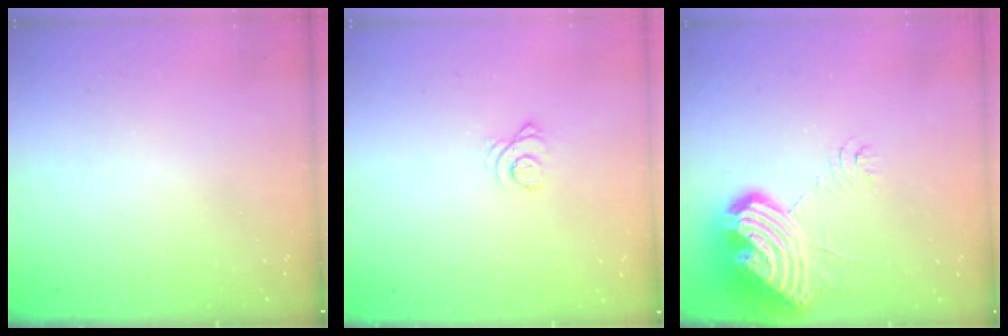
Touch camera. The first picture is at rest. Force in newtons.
{"total": 2.5, "press": 2.5, "slide": 0.3}
{"total": 15.6, "press": 15.4, "slide": 2.2}